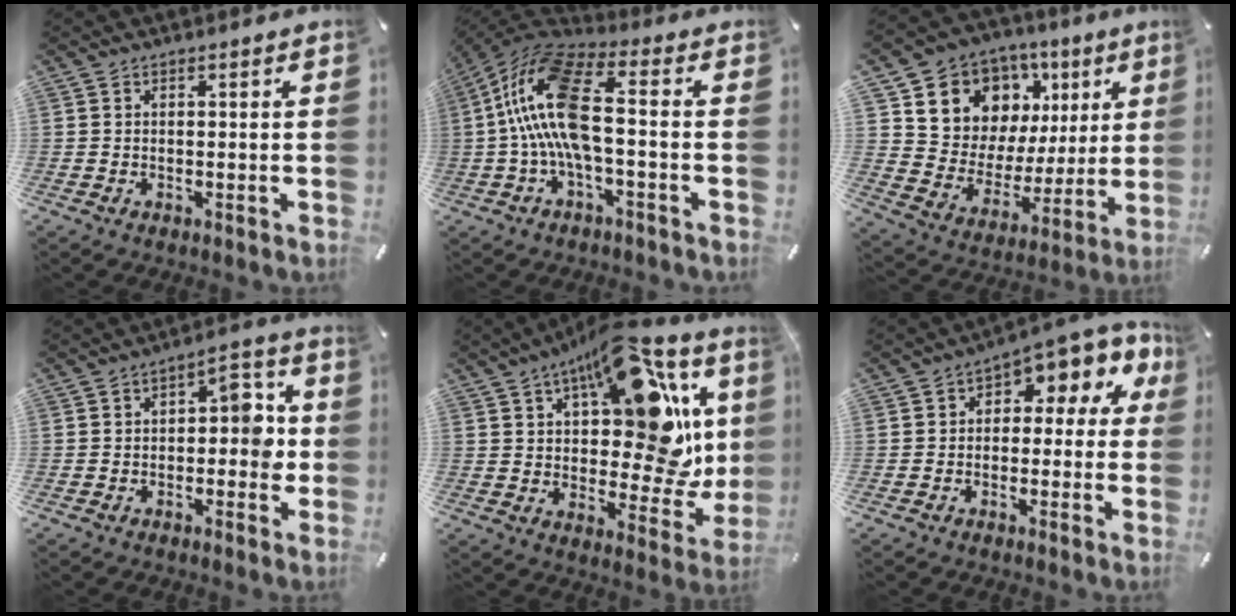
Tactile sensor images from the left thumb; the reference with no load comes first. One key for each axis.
{"total": 15.8, "fx": -0.9, "fy": 6.2, "fz": 14.6, "tx": -0.308, "ty": -0.001, "tz": -0.020}
{"total": 11.5, "fx": 5.9, "fy": 9.7, "fz": 1.4, "tx": -0.033, "ty": -0.067, "tz": 0.119}
{"total": 7.6, "fx": -0.8, "fy": 4.4, "fz": 6.1, "tx": -0.072, "ty": 0.008, "tz": -0.024}
{"total": 23.8, "fx": 8.8, "fy": 12.0, "fz": 18.5, "tx": -0.272, "ty": -0.060, "tz": 0.141}
{"total": 5.7, "fx": 2.3, "fy": 3.5, "fz": 3.8, "tx": -0.053, "ty": -0.024, "tz": 0.035}